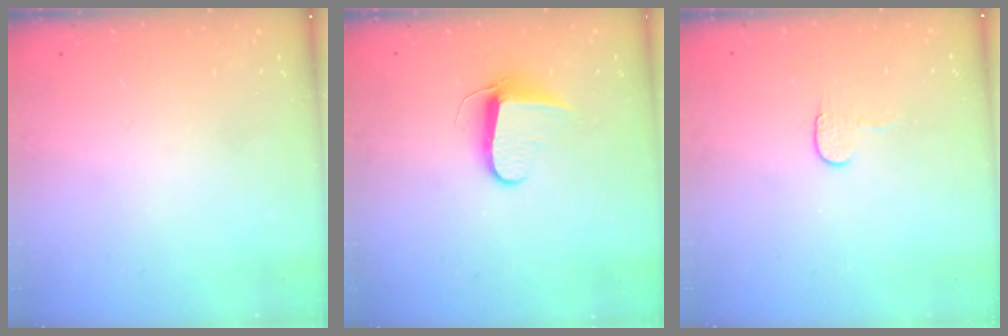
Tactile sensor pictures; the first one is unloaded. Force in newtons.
{"total": 8.1, "press": 8.1, "slide": 0.9}
{"total": 5.0, "press": 4.9, "slide": 0.4}